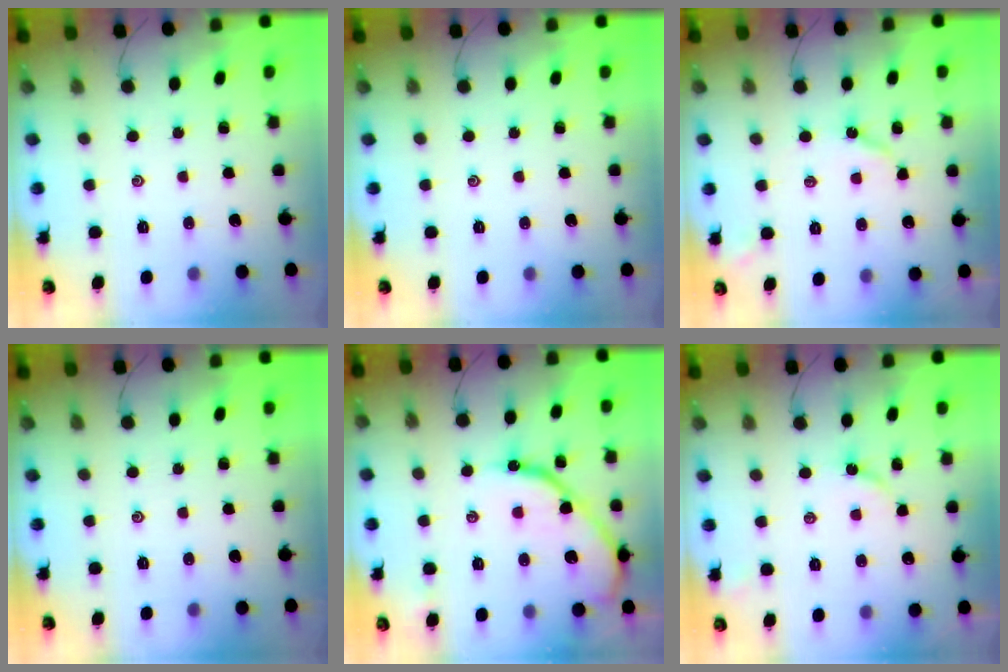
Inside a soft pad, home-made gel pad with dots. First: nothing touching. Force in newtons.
{"total": 0.0}
{"total": 4.0, "press": 4.0, "slide": 0.6}
{"total": 0.0}
{"total": 12.2, "press": 12.1, "slide": 1.4}
{"total": 3.2, "press": 3.2, "slide": 0.4}